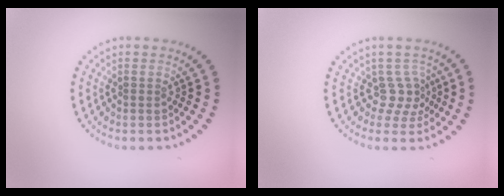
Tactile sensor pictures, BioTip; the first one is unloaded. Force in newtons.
{"total": 2.3, "press": 1.6, "slide": 1.7}